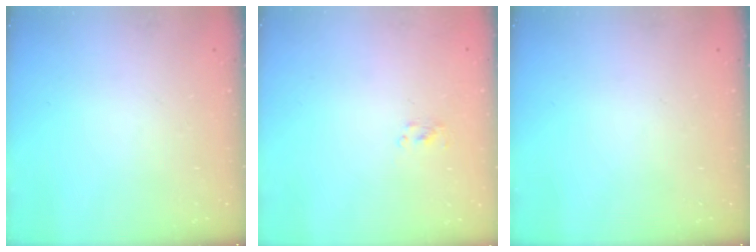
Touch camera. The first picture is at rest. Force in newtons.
{"total": 1.8, "press": 1.6, "slide": 0.8}
{"total": 0.0}